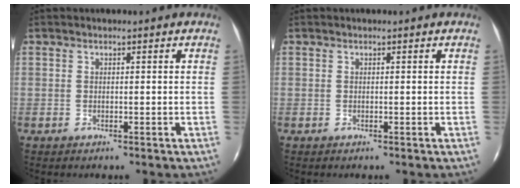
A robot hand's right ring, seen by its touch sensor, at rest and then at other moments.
{"total": 0.0}